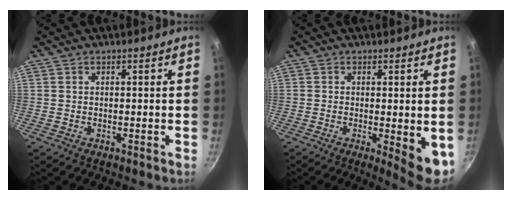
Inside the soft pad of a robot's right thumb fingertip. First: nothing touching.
{"total": 6.5, "force": [-1.0, 1.8, 6.1], "torque": [-0.075, -0.012, -0.009]}